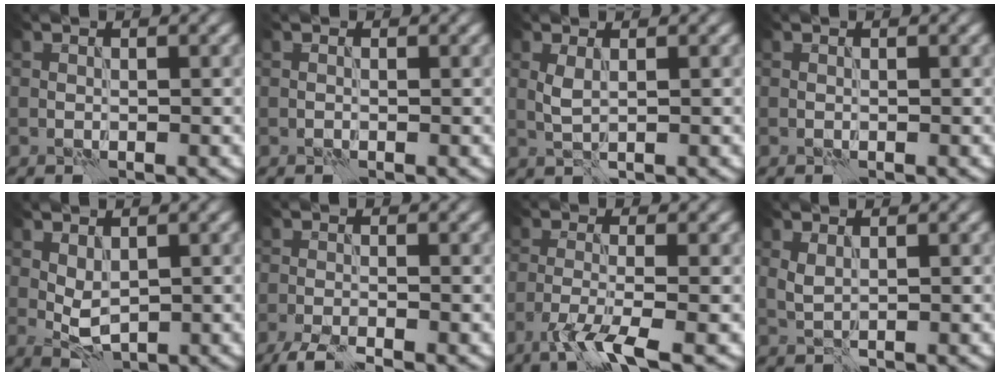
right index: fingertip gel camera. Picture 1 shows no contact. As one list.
[{"total": 0.0}, {"total": 1.4, "force": [0.4, 0.4, 1.3], "torque": [-0.036, 0.001, 0.010]}, {"total": 0.0}, {"total": 2.6, "force": [0.7, 1.4, 2.1], "torque": [-0.042, -0.002, 0.017]}, {"total": 3.5, "force": [-2.7, 0.6, 2.1], "torque": [-0.039, -0.004, -0.056]}, {"total": 4.2, "force": [-2.5, 0.6, 3.3], "torque": [-0.064, -0.002, -0.062]}, {"total": 1.3, "force": [0.6, 0.5, 1.0], "torque": [-0.029, 0.000, 0.017]}]